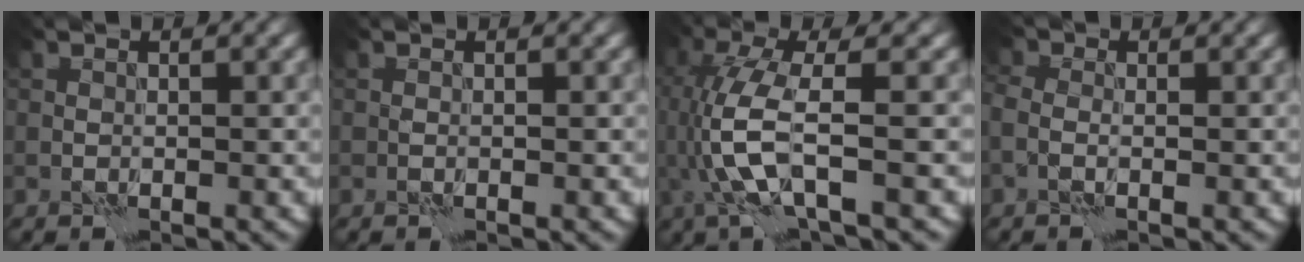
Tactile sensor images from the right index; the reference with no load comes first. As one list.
[{"total": 0.0}, {"total": 6.2, "force": [-1.0, 1.7, 5.9], "torque": [-0.152, 0.003, -0.021]}, {"total": 2.0, "force": [-0.2, 1.5, 1.3], "torque": [-0.029, 0.004, -0.012]}]